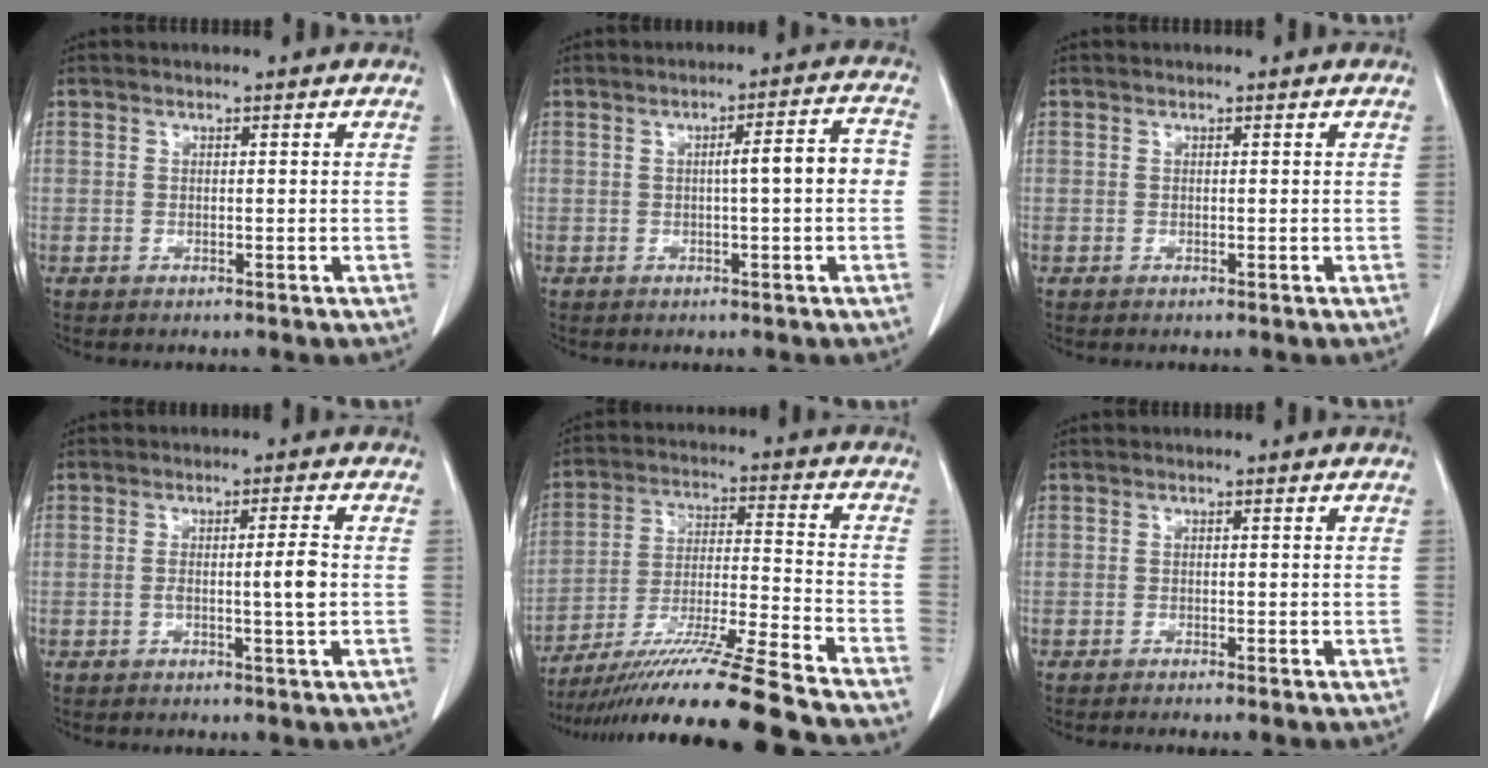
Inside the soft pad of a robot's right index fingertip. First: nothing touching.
{"total": 5.6, "force": [-0.3, 0.5, 5.6], "torque": [-0.079, 0.020, -0.005]}
{"total": 0.0}
{"total": 3.7, "force": [-0.5, -0.3, 3.7], "torque": [-0.064, 0.000, -0.007]}
{"total": 20.0, "force": [-16.6, -1.5, 11.1], "torque": [-0.188, -0.030, -0.286]}
{"total": 1.4, "force": [-1.1, -0.2, 0.7], "torque": [-0.011, 0.002, -0.015]}